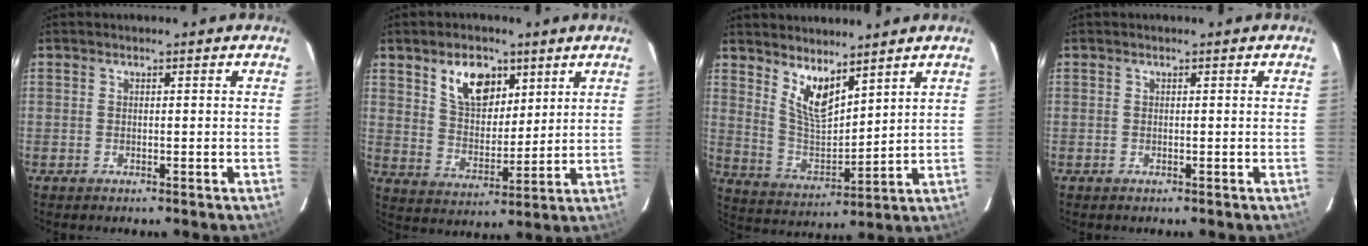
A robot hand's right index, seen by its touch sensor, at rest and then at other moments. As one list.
[{"total": 10.2, "force": [5.5, 6.1, 6.0], "torque": [-0.101, 0.011, 0.106]}, {"total": 8.5, "force": [6.0, 2.9, 5.3], "torque": [-0.096, -0.012, 0.126]}, {"total": 0.0}]